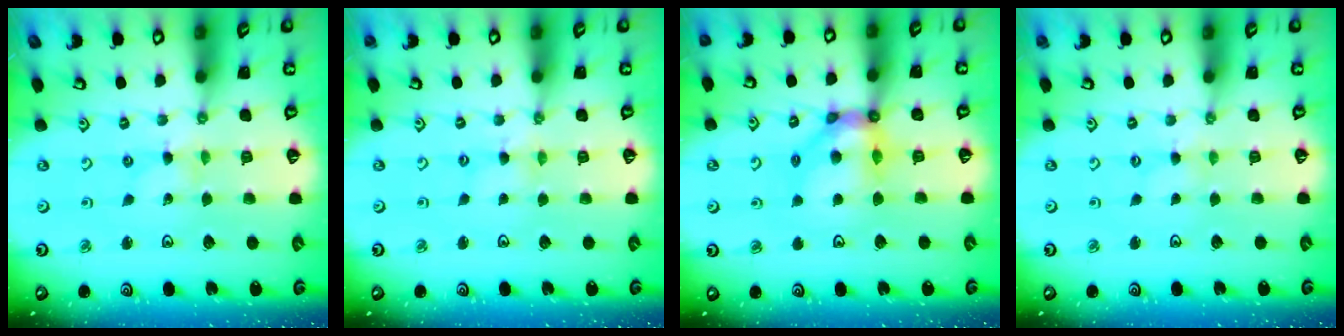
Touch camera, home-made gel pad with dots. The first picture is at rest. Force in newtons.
{"total": 1.8, "press": 1.8, "slide": 0.3}
{"total": 10.9, "press": 10.8, "slide": 1.6}
{"total": 0.8, "press": 0.7, "slide": 0.3}